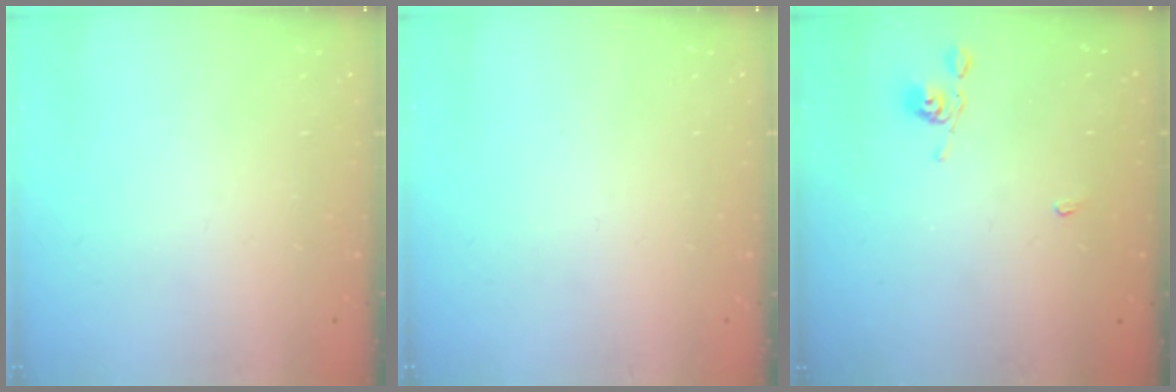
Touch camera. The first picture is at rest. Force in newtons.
{"total": 0.0}
{"total": 2.1, "press": 2.1, "slide": 0.5}